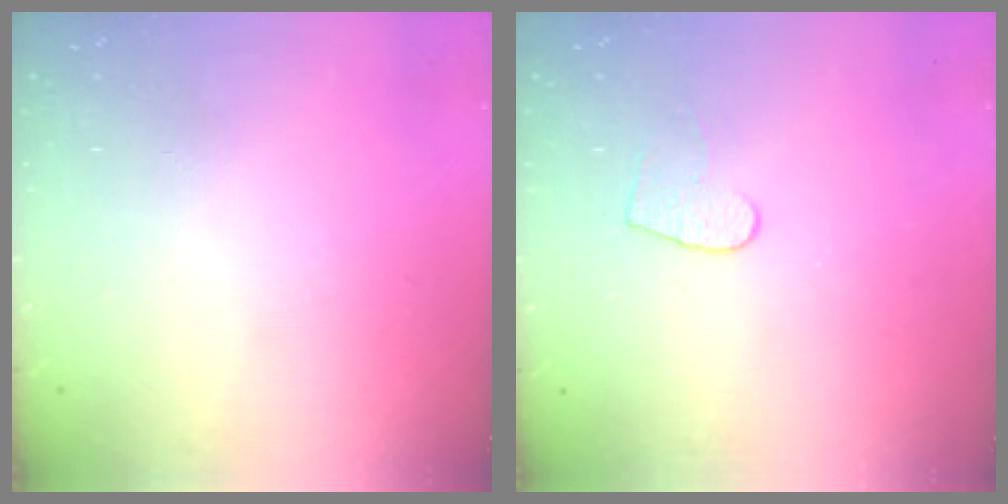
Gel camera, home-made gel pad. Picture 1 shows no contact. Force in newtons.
{"total": 4.7, "press": 4.7, "slide": 0.4}